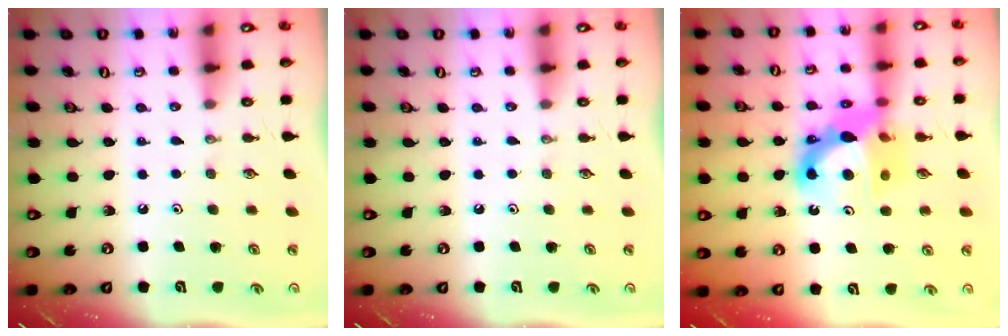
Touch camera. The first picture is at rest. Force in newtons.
{"total": 0.0}
{"total": 13.3, "press": 13.1, "slide": 2.8}